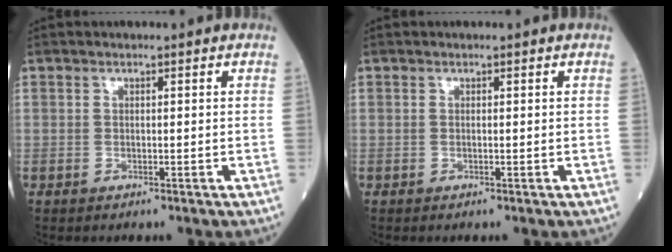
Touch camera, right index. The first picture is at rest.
{"total": 0.0}